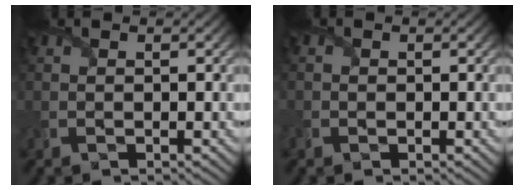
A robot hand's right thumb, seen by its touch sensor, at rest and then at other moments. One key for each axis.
{"total": 0.7, "fx": -0.6, "fy": 0.4, "fz": 0.1, "tx": -0.003, "ty": -0.005, "tz": -0.011}